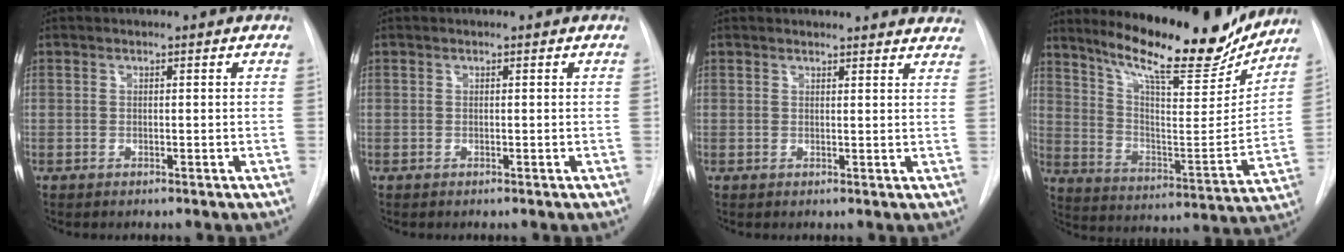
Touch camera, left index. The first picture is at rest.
{"total": 0.0}
{"total": 12.9, "force": [12.5, 2.1, 2.0], "torque": [0.000, -0.024, 0.117]}
{"total": 19.9, "force": [17.3, 3.4, 9.3], "torque": [-0.148, -0.041, 0.262]}